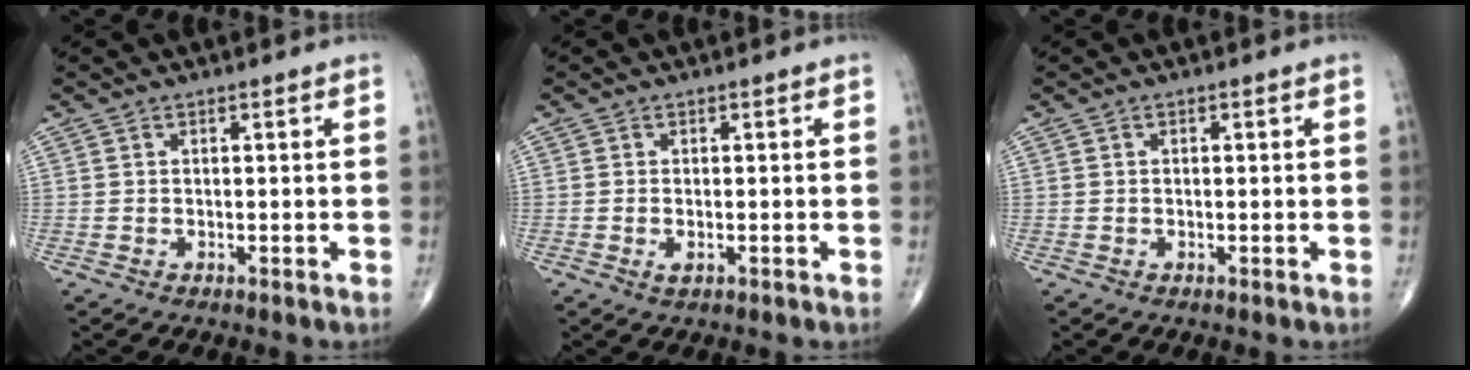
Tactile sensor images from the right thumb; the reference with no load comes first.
{"total": 1.3, "force": [-0.4, 0.6, 1.0], "torque": [-0.022, -0.003, -0.006]}
{"total": 0.0}